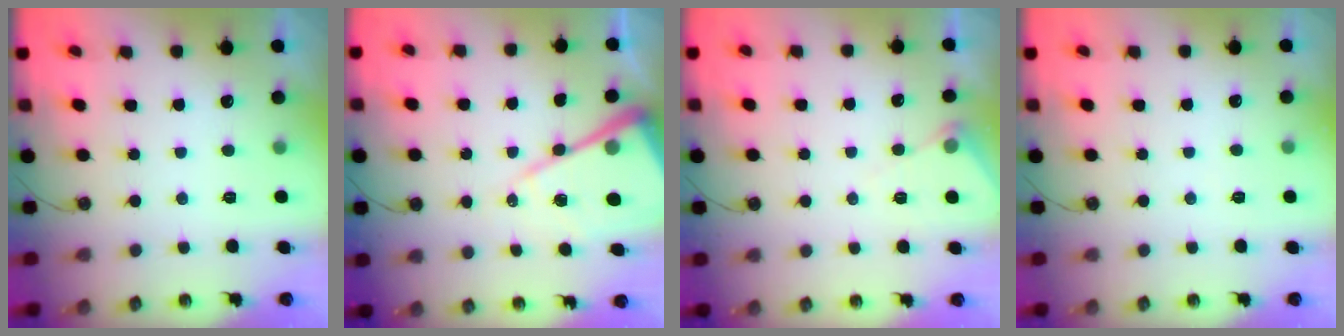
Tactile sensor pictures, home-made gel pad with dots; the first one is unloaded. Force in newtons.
{"total": 17.2, "press": 17.1, "slide": 1.7}
{"total": 6.4, "press": 6.4, "slide": 0.5}
{"total": 2.6, "press": 2.6, "slide": 0.5}